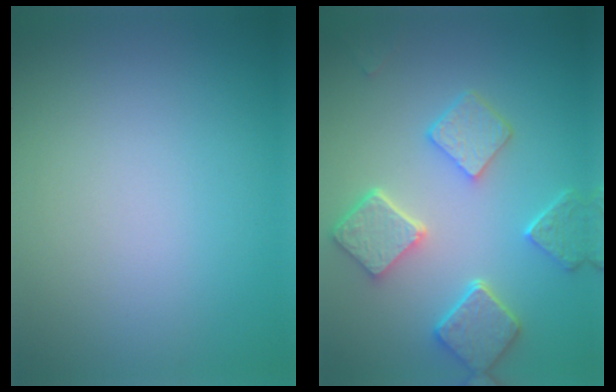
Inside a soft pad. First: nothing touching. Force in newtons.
{"total": 5.5, "press": 4.3, "slide": 3.3}